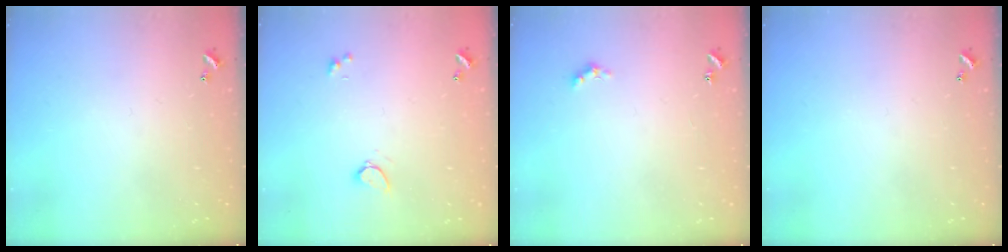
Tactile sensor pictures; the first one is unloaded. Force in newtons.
{"total": 0.6, "press": 0.6, "slide": 0.2}
{"total": 2.4, "press": 2.3, "slide": 0.6}
{"total": 0.0}